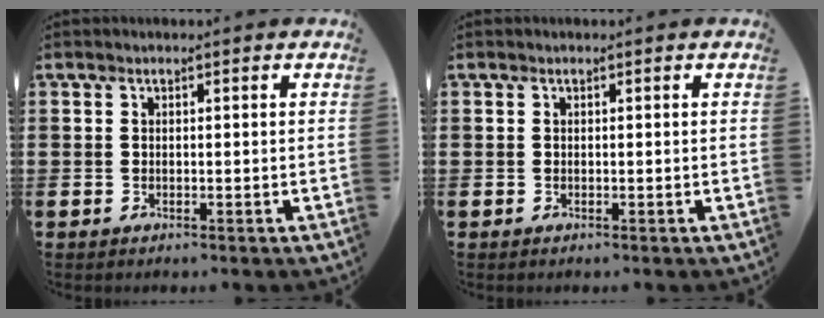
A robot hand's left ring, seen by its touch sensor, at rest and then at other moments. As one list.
[{"total": 0.0}]